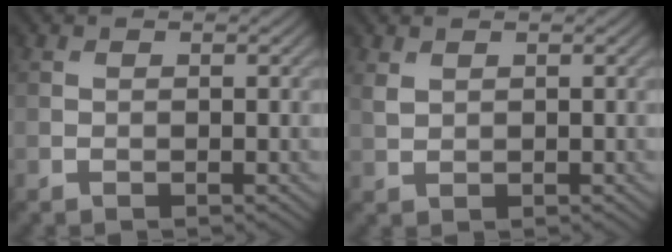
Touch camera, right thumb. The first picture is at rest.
{"total": 1.4, "force": [0.8, 0.8, 0.7], "torque": [-0.023, -0.002, 0.021]}